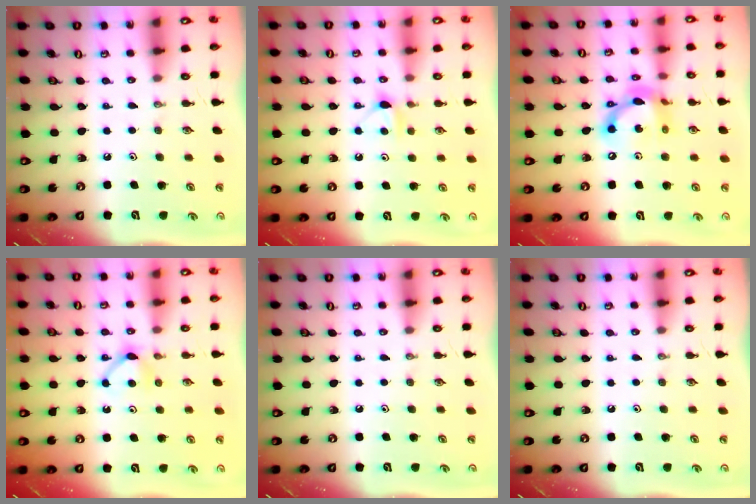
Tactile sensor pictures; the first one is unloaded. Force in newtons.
{"total": 6.1, "press": 6.1, "slide": 0.6}
{"total": 13.6, "press": 13.6, "slide": 0.8}
{"total": 5.4, "press": 5.3, "slide": 0.7}
{"total": 0.0}
{"total": 0.0}